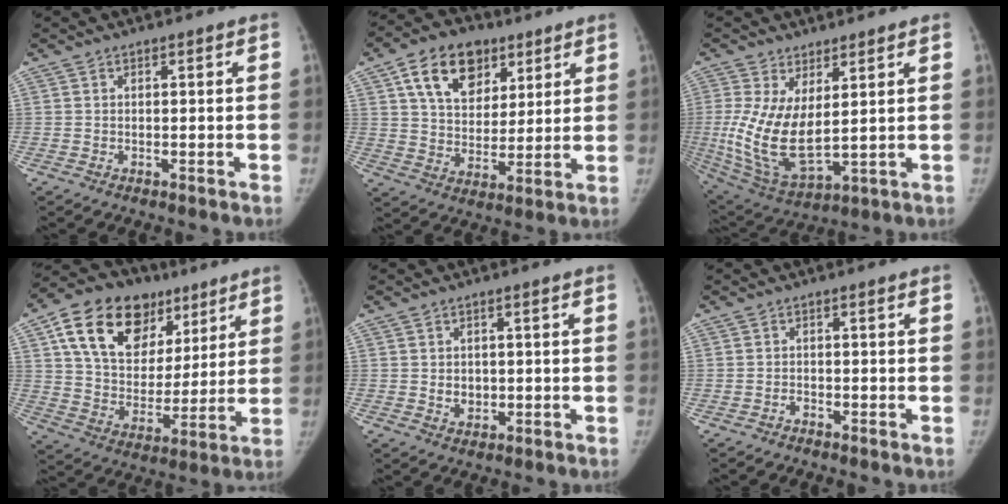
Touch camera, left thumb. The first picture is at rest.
{"total": 14.8, "force": [7.3, 10.1, 8.1], "torque": [-0.099, -0.019, 0.126]}
{"total": 13.5, "force": [1.7, 6.1, 12.0], "torque": [-0.239, -0.029, 0.050]}
{"total": 22.4, "force": [10.9, 15.0, 12.5], "torque": [-0.174, -0.009, 0.185]}
{"total": 2.7, "force": [0.0, 2.4, 1.4], "torque": [-0.004, 0.001, 0.005]}
{"total": 0.8, "force": [-0.7, 0.4, -0.1], "torque": [0.006, 0.006, -0.015]}